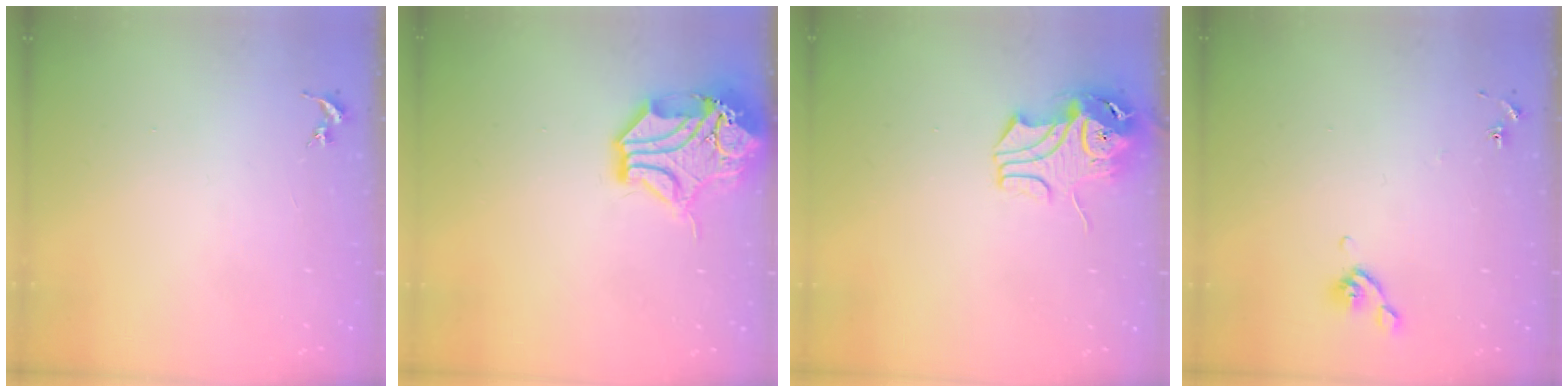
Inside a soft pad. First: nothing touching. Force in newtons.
{"total": 15.9, "press": 15.7, "slide": 2.2}
{"total": 9.1, "press": 9.0, "slide": 1.4}
{"total": 5.8, "press": 5.6, "slide": 1.7}